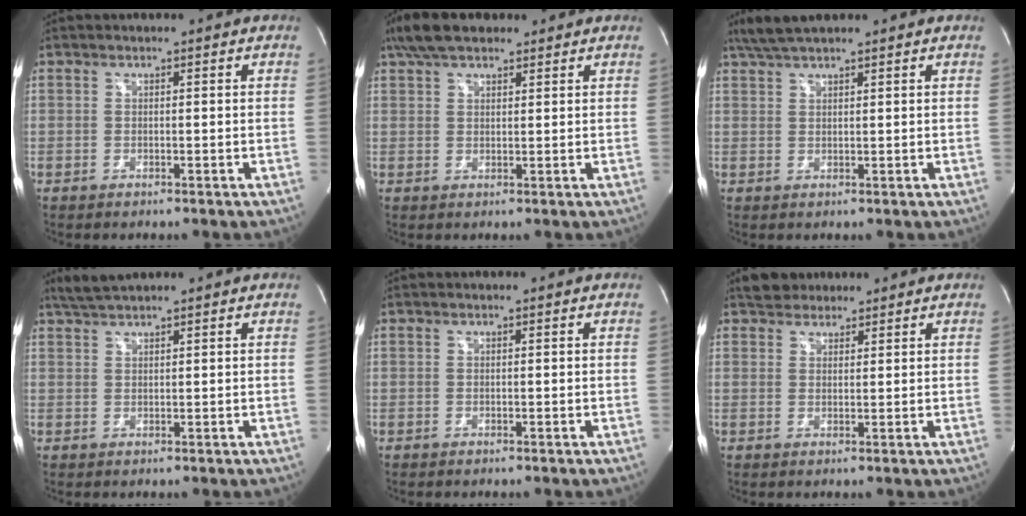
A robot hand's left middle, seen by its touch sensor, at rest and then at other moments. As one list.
[{"total": 7.1, "force": [5.5, 2.7, 3.6], "torque": [-0.075, 0.029, 0.101]}, {"total": 4.9, "force": [4.1, 0.5, 2.6], "torque": [-0.055, 0.023, 0.079]}, {"total": 3.2, "force": [2.9, -0.1, 1.3], "torque": [-0.031, 0.015, 0.059]}, {"total": 0.0}, {"total": 3.9, "force": [3.2, 2.0, 0.8], "torque": [-0.014, 0.021, 0.054]}]